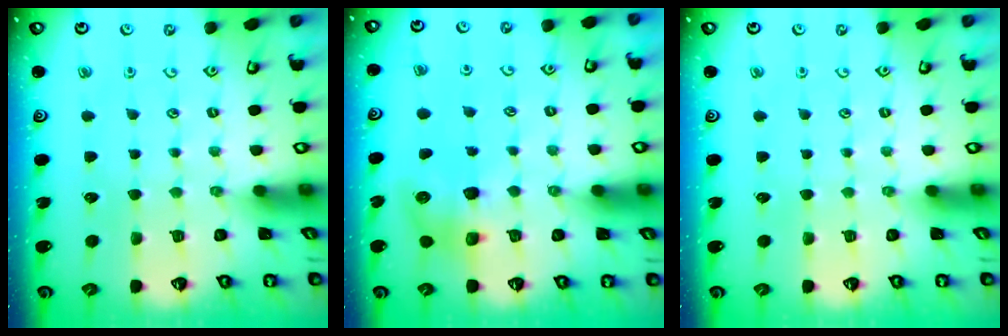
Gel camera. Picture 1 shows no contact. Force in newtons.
{"total": 8.1, "press": 8.0, "slide": 1.1}
{"total": 0.0}